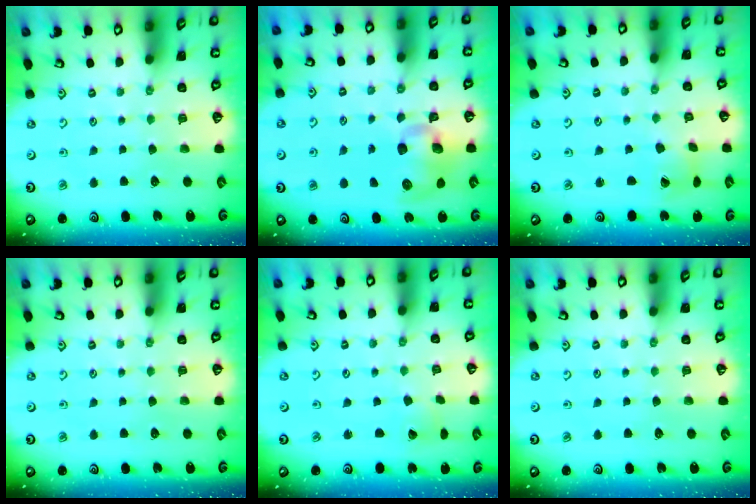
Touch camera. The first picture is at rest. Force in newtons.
{"total": 10.3, "press": 10.2, "slide": 1.5}
{"total": 2.8, "press": 2.8, "slide": 0.4}
{"total": 0.0}
{"total": 2.3, "press": 2.3, "slide": 0.2}
{"total": 0.0}